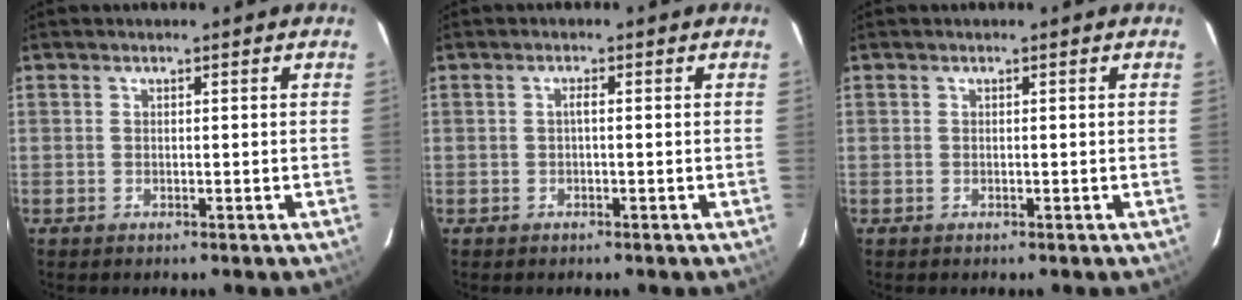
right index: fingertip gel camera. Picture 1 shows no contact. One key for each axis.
{"total": 0.8, "fx": -0.2, "fy": 0.1, "fz": 0.8, "tx": -0.014, "ty": 0.006, "tz": -0.005}
{"total": 0.0}